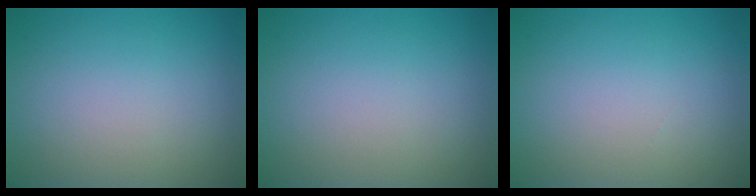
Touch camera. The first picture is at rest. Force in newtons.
{"total": 0.0}
{"total": 0.0}